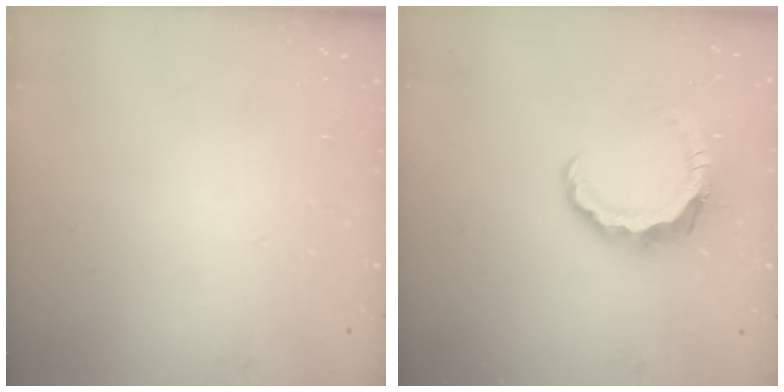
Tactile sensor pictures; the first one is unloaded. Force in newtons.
{"total": 8.2, "press": 8.1, "slide": 1.0}